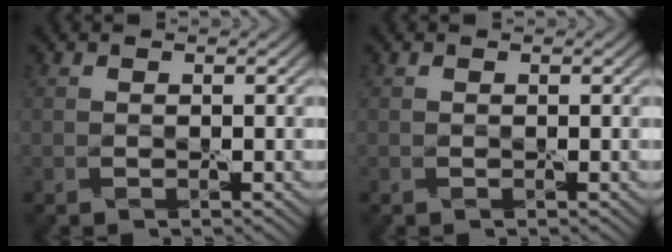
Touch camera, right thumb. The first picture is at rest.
{"total": 0.0}